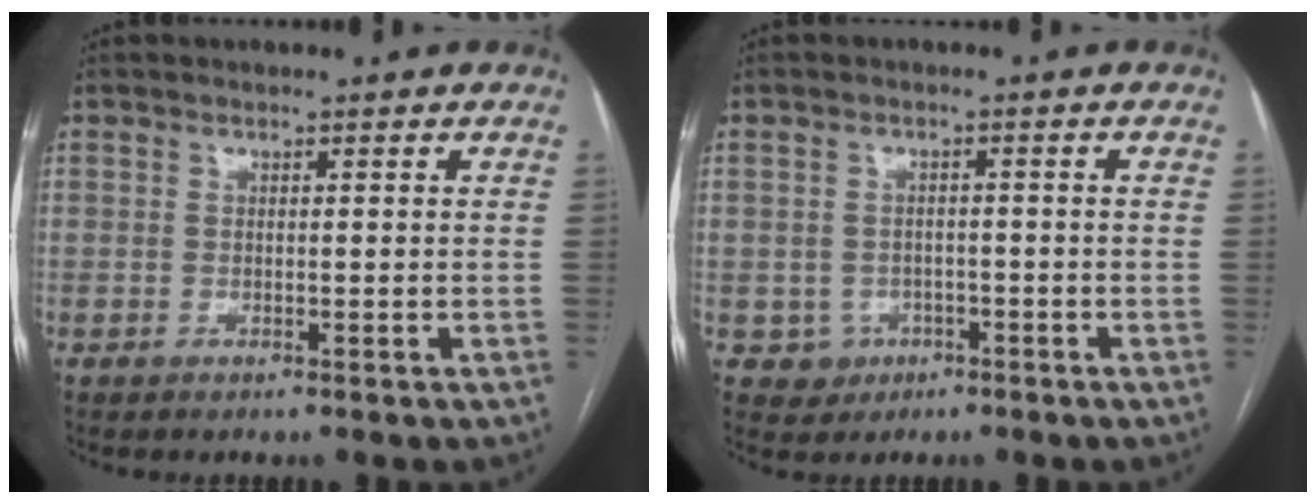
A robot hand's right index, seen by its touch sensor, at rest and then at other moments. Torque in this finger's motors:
{"motor_torque": [-0.29, 0.07, -0.78, -0.11]}